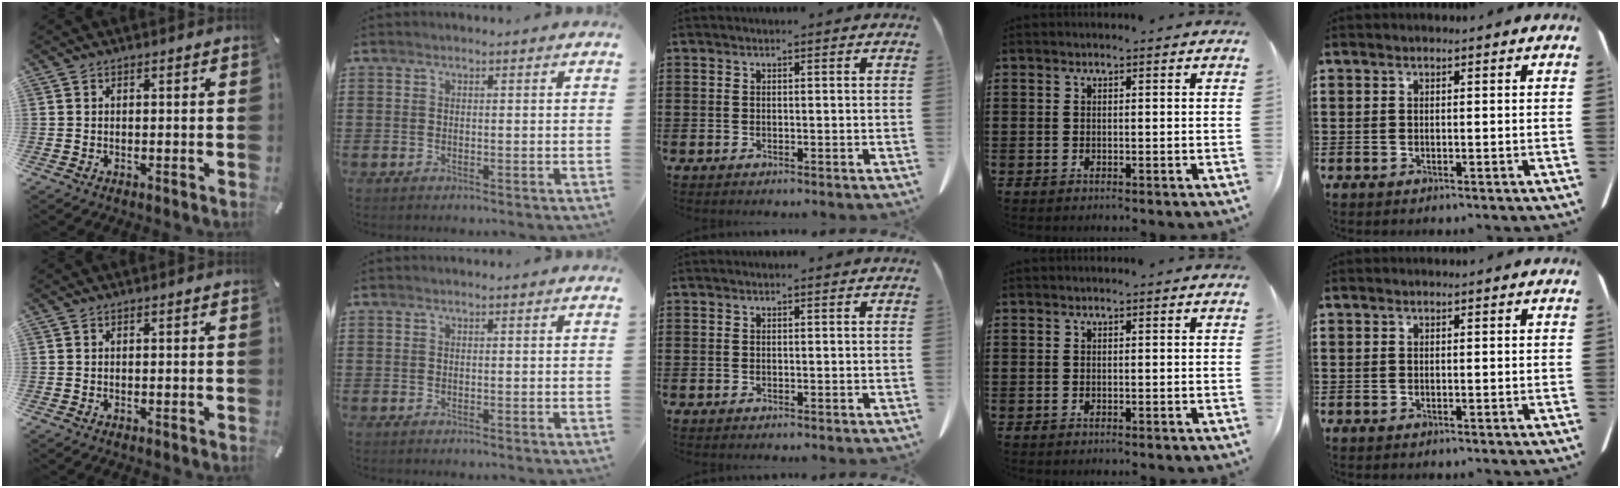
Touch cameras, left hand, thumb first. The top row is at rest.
{}